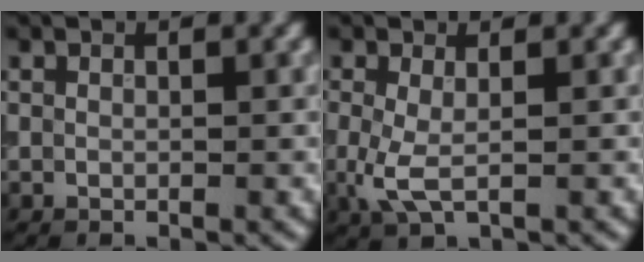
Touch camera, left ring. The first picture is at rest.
{"total": 2.6, "force": [-0.1, 1.1, 2.4], "torque": [-0.060, -0.005, -0.005]}